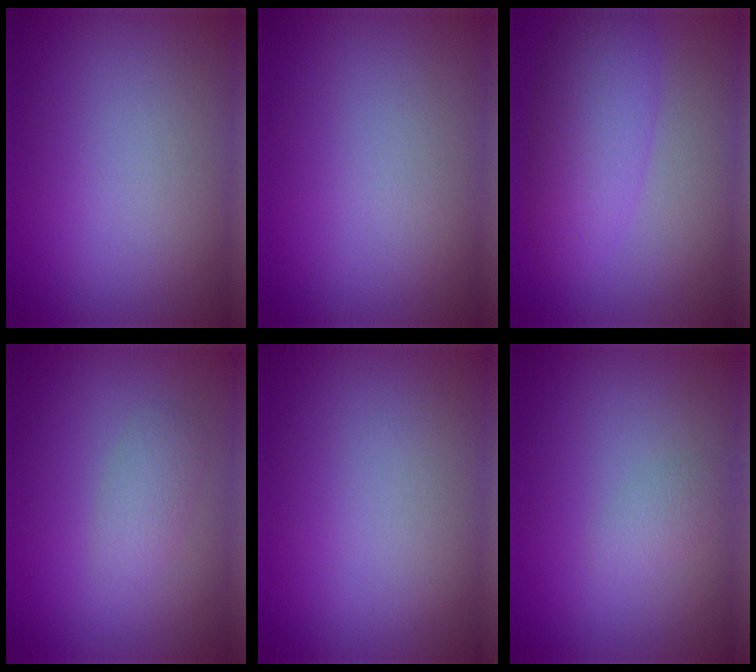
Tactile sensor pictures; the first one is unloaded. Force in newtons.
{"total": 0.0}
{"total": 4.7, "press": 4.7, "slide": 0.1}
{"total": 1.8, "press": 1.8, "slide": 0.0}
{"total": 0.0}
{"total": 1.1, "press": 1.1, "slide": 0.1}